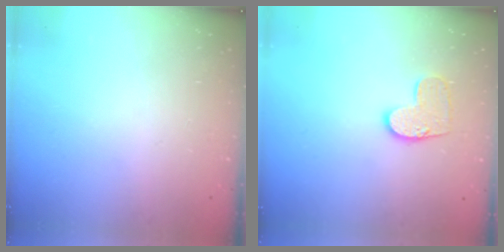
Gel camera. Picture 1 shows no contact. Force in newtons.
{"total": 9.0, "press": 9.0, "slide": 0.5}